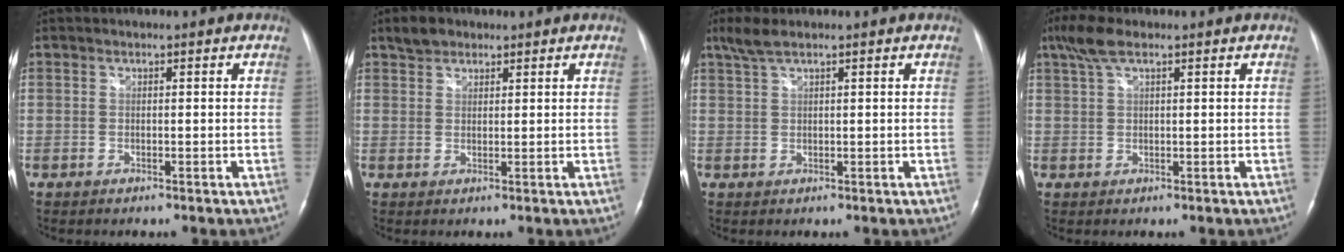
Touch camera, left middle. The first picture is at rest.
{"total": 2.9, "force": [2.2, 1.7, 0.8], "torque": [-0.020, 0.012, 0.039]}
{"total": 2.9, "force": [2.2, 0.3, 1.8], "torque": [-0.049, 0.013, 0.049]}
{"total": 4.4, "force": [2.8, 1.1, 3.2], "torque": [-0.077, 0.024, 0.058]}